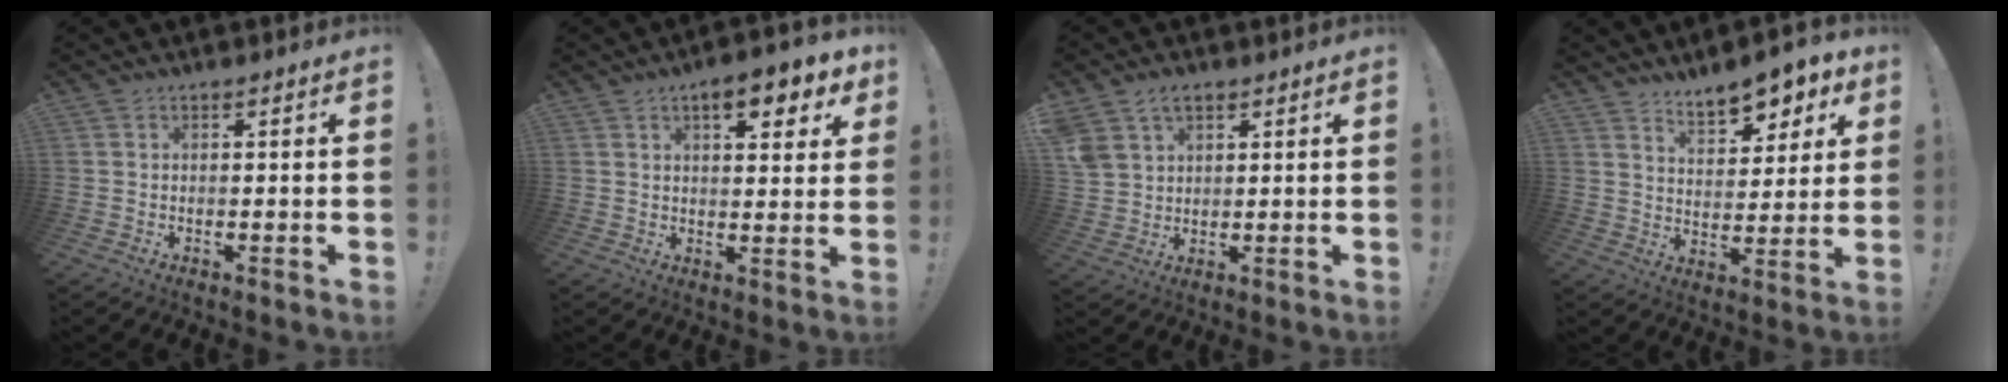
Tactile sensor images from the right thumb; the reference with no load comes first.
{"total": 8.5, "force": [4.7, 2.9, 6.5], "torque": [-0.078, -0.021, 0.075]}
{"total": 6.7, "force": [3.9, 4.6, 2.9], "torque": [-0.054, -0.010, 0.081]}
{"total": 10.2, "force": [7.8, 4.0, 5.1], "torque": [-0.063, -0.058, 0.138]}